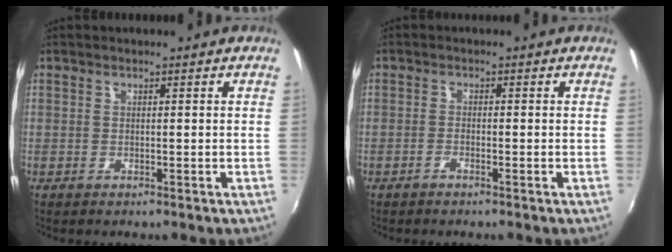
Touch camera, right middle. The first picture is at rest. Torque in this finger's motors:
{"motor_torque": [-0.18, 0.02, 0.02, -0.01]}